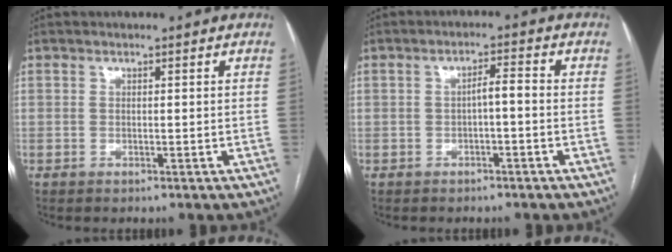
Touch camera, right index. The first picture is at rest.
{"total": 2.6, "force": [-0.6, 0.6, 2.5], "torque": [-0.039, 0.011, -0.009]}